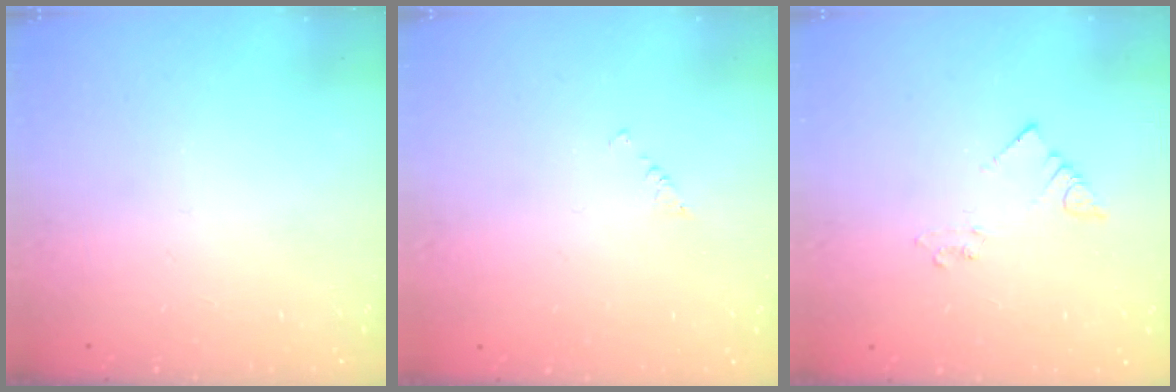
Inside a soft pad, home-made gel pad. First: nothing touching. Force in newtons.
{"total": 2.0, "press": 2.0, "slide": 0.3}
{"total": 1.9, "press": 1.9, "slide": 0.3}